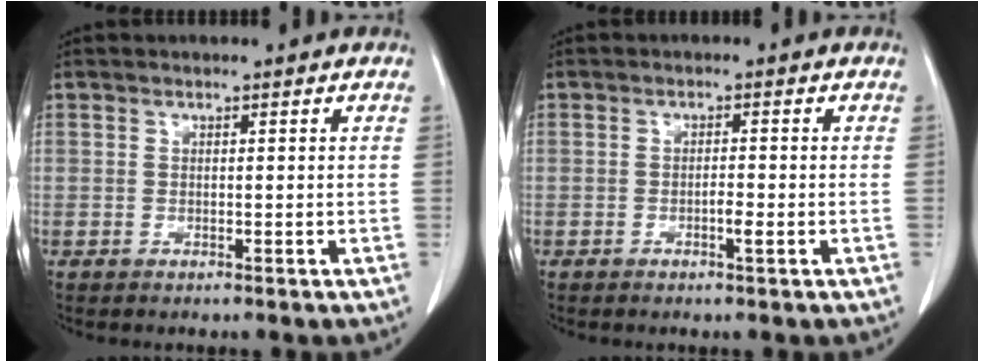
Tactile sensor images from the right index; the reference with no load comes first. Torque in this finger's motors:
{"motor_torque": [0.04, 0.00, 0.01, 0.02]}